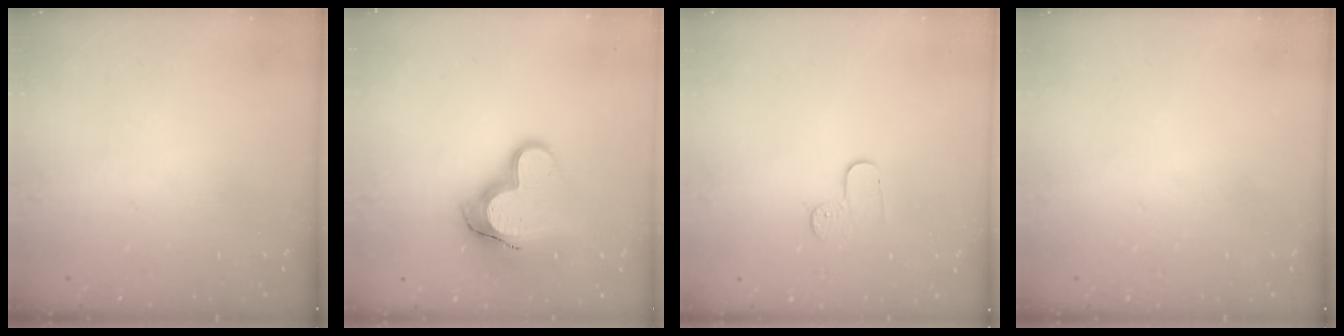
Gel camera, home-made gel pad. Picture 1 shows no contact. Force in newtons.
{"total": 16.2, "press": 16.2, "slide": 1.3}
{"total": 5.9, "press": 5.9, "slide": 0.5}
{"total": 0.0}